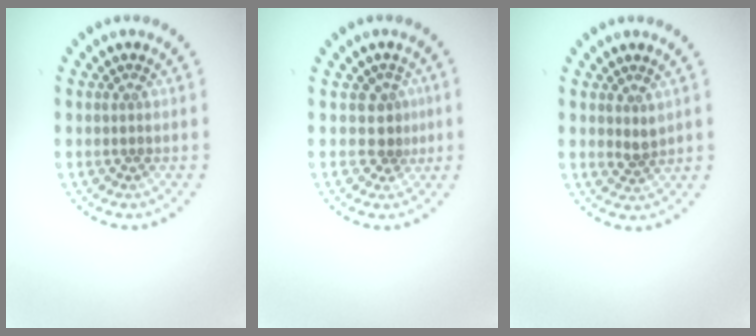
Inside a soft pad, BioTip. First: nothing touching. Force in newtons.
{"total": 1.7, "press": 1.1, "slide": 1.3}
{"total": 1.2, "press": 1.0, "slide": 0.7}